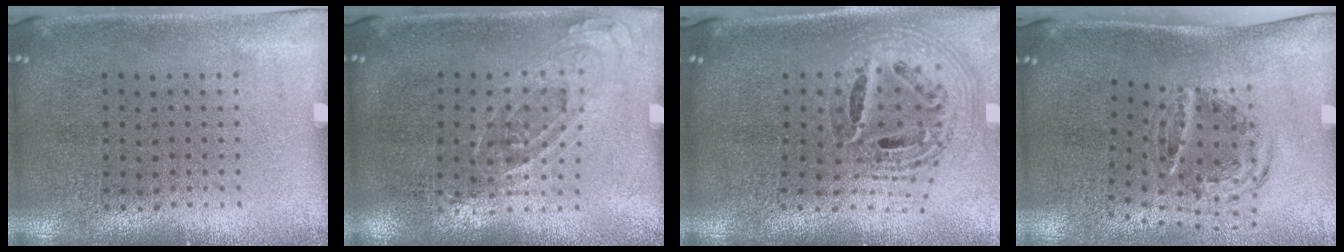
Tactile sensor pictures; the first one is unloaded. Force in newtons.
{"total": 0.8, "press": 0.8, "slide": 0.3}
{"total": 1.8, "press": 1.5, "slide": 1.0}
{"total": 1.2, "press": 1.0, "slide": 0.5}